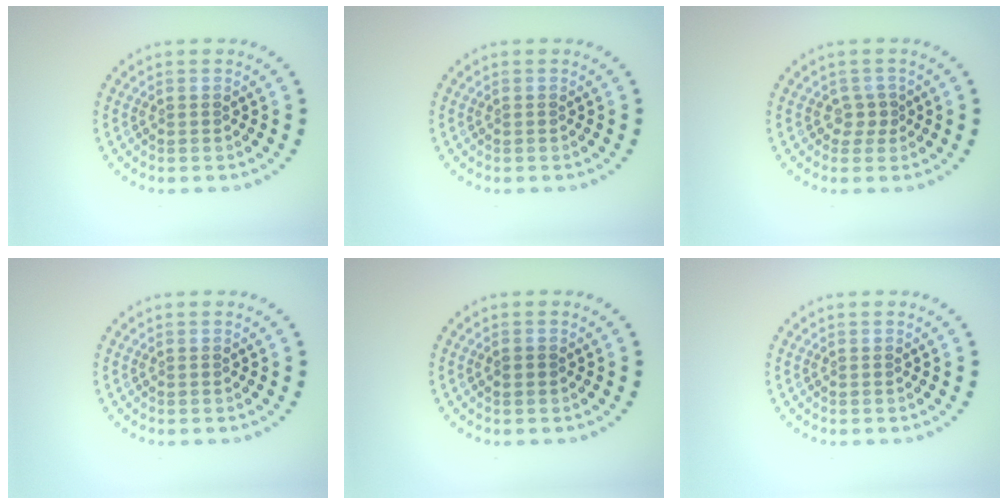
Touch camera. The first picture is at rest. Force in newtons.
{"total": 0.0}
{"total": 1.4, "press": 0.9, "slide": 1.0}
{"total": 0.0}
{"total": 1.0, "press": 1.0, "slide": 0.1}
{"total": 0.0}